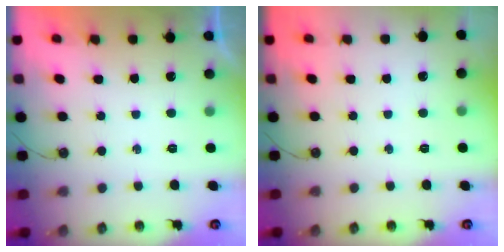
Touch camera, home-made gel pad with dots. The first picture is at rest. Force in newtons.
{"total": 0.0}